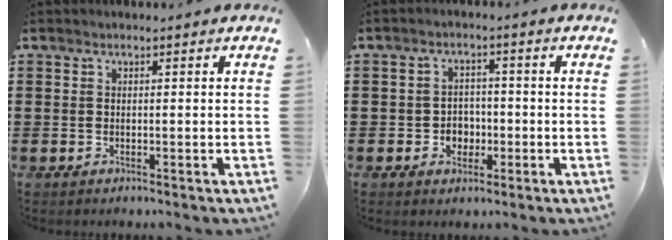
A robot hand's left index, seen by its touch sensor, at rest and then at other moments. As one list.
[{"total": 3.2, "force": [-1.0, 2.7, 1.3], "torque": [-0.025, 0.001, -0.026]}]